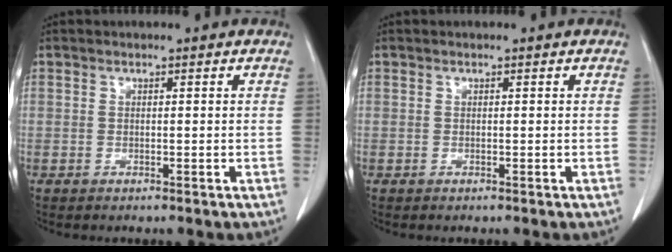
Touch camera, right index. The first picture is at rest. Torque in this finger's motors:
{"motor_torque": [0.00, 0.00, 0.00, 0.00]}